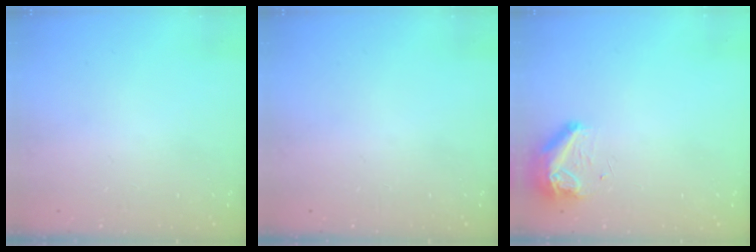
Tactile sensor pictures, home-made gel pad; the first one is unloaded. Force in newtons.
{"total": 0.0}
{"total": 8.4, "press": 8.2, "slide": 1.9}